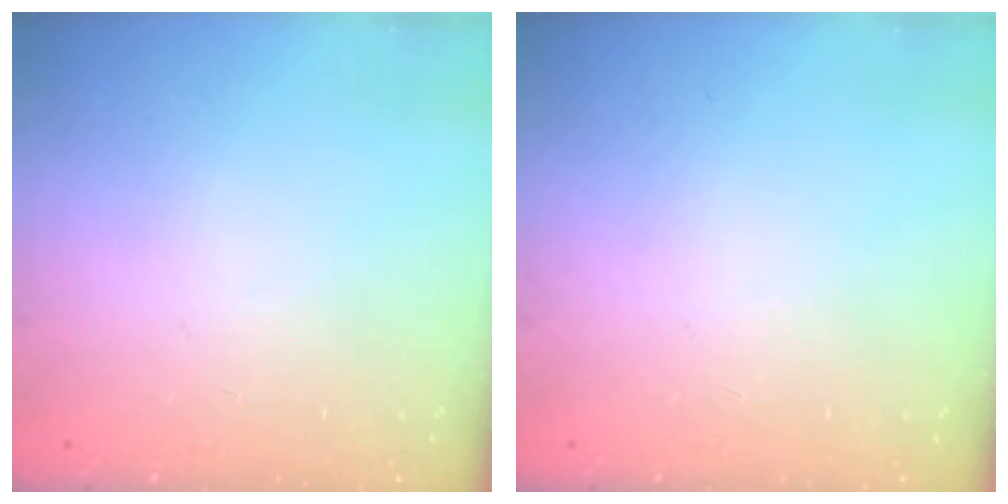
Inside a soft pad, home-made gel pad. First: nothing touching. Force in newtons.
{"total": 0.0}